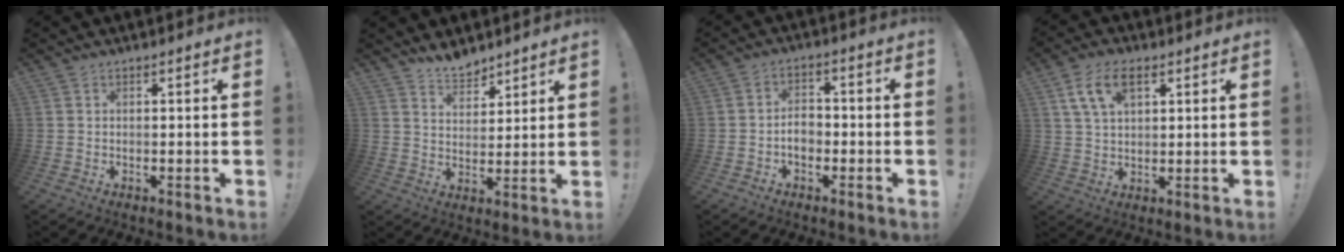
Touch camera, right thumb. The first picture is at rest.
{"total": 7.0, "force": [6.3, 2.8, 1.1], "torque": [-0.018, -0.049, 0.120]}
{"total": 5.6, "force": [-1.7, 3.9, 3.6], "torque": [-0.055, 0.007, -0.033]}
{"total": 10.0, "force": [4.6, 5.6, 6.9], "torque": [-0.113, 0.002, 0.088]}